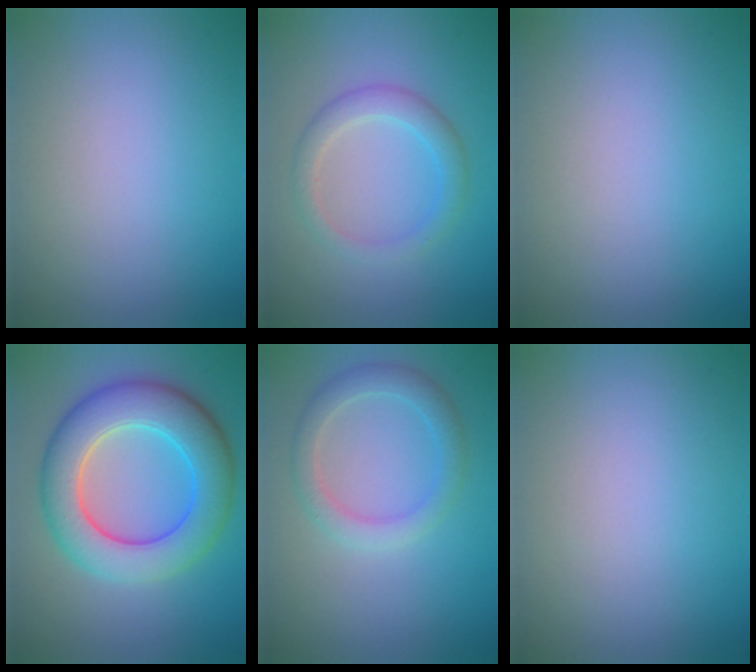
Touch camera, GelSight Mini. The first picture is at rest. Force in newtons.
{"total": 2.7, "press": 2.7, "slide": 0.1}
{"total": 0.0}
{"total": 8.5, "press": 8.4, "slide": 0.4}
{"total": 2.7, "press": 2.7, "slide": 0.1}
{"total": 0.0}